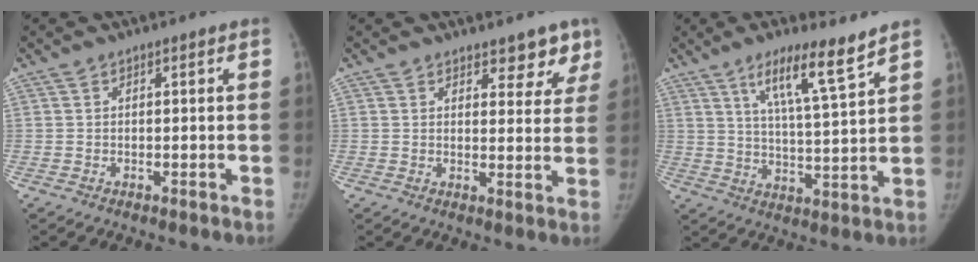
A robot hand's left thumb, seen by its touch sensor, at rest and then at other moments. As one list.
[{"total": 5.6, "force": [4.3, 2.9, 2.2], "torque": [0.015, -0.027, 0.051]}, {"total": 10.8, "force": [7.2, 1.0, 8.0], "torque": [-0.130, -0.046, 0.123]}]